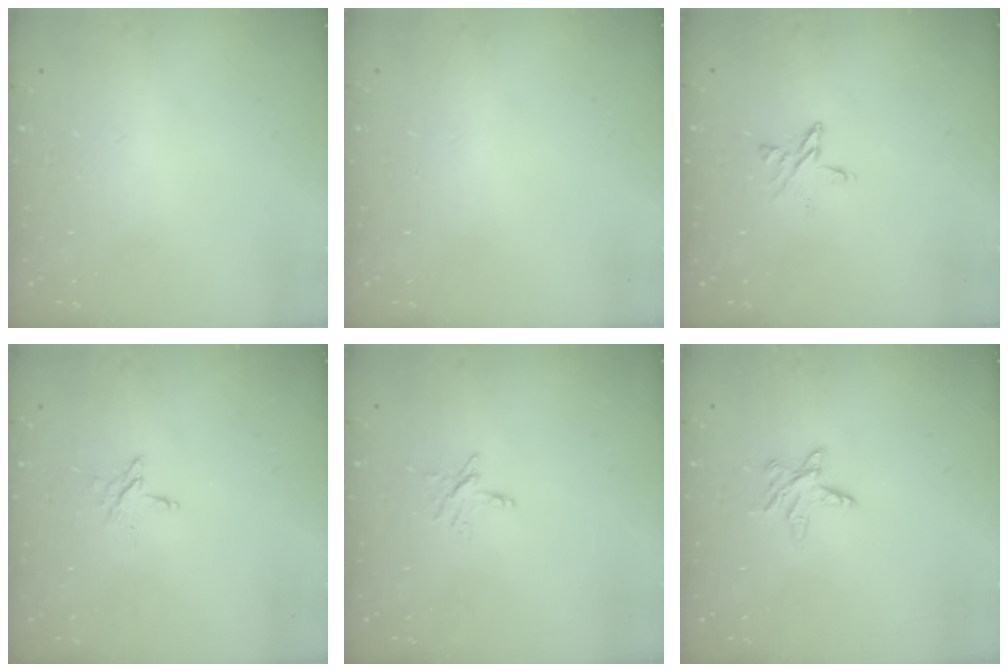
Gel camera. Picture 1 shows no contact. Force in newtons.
{"total": 0.0}
{"total": 3.9, "press": 3.9, "slide": 0.3}
{"total": 3.5, "press": 3.5, "slide": 0.3}
{"total": 3.4, "press": 3.4, "slide": 0.3}
{"total": 5.2, "press": 5.2, "slide": 0.6}